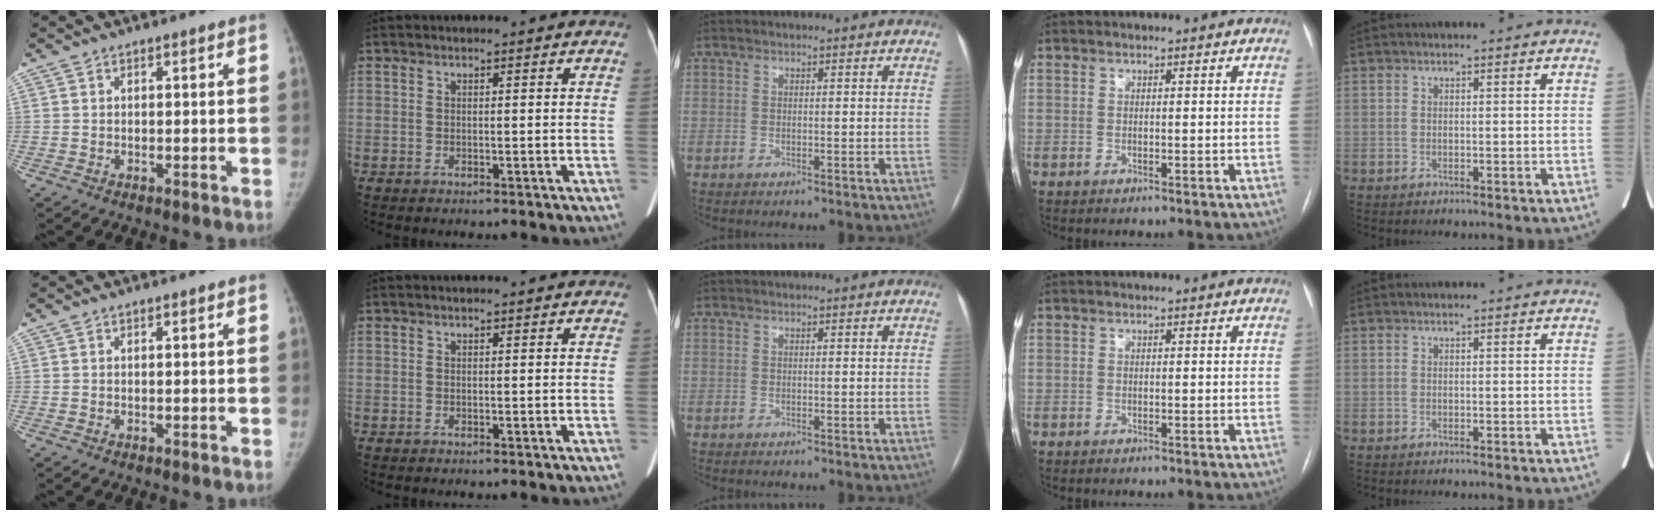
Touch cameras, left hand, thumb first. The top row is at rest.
{}